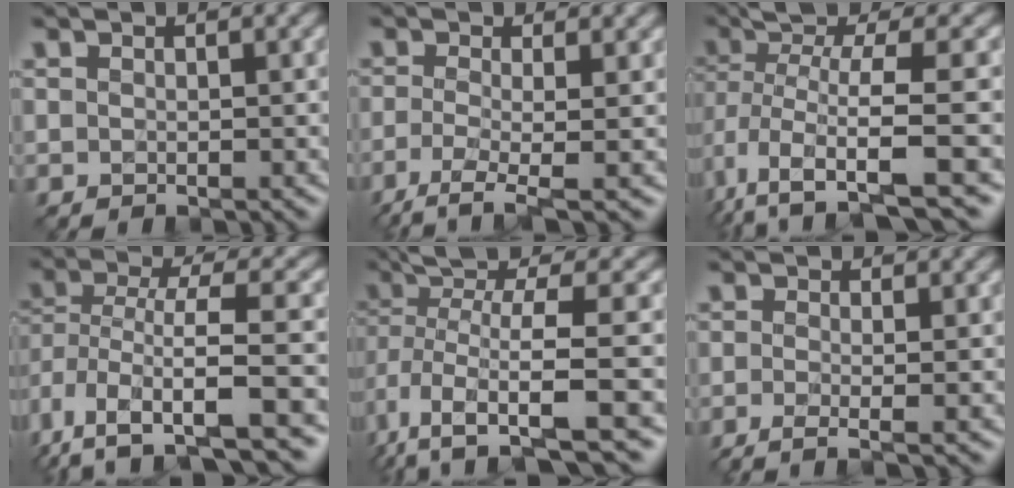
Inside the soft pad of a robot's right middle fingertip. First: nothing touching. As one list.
[{"total": 4.9, "force": [-1.9, 1.3, 4.4], "torque": [-0.077, -0.010, -0.047]}, {"total": 7.1, "force": [-2.4, 2.4, 6.3], "torque": [-0.120, -0.011, -0.045]}, {"total": 9.6, "force": [-4.6, 3.9, 7.5], "torque": [-0.143, 0.001, -0.075]}, {"total": 7.5, "force": [-1.7, 2.6, 6.9], "torque": [-0.131, -0.007, -0.029]}, {"total": 3.1, "force": [-0.8, 1.2, 2.8], "torque": [-0.035, -0.012, -0.019]}]